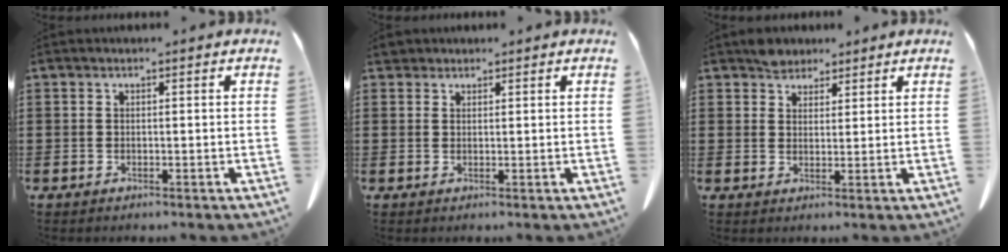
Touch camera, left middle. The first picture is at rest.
{"total": 1.7, "force": [1.6, 0.7, 0.3], "torque": [-0.013, 0.003, 0.032]}
{"total": 3.1, "force": [2.7, 1.4, 0.3], "torque": [-0.006, 0.001, 0.053]}